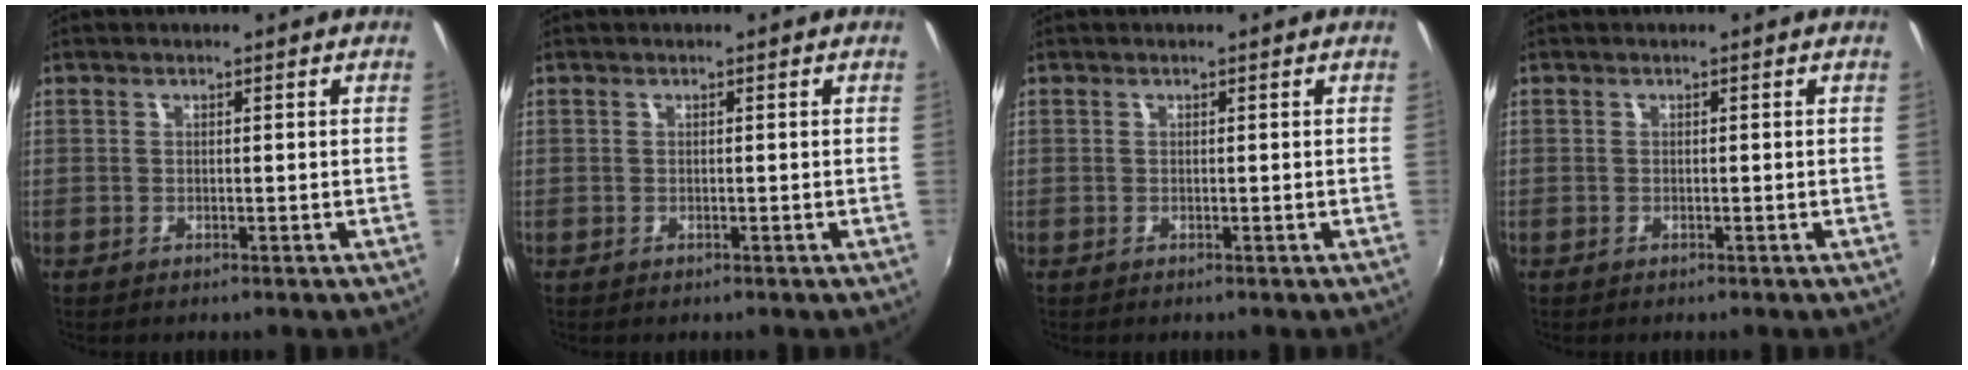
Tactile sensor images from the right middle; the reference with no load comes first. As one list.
[{"total": 0.0}, {"total": 0.0}, {"total": 0.0}]